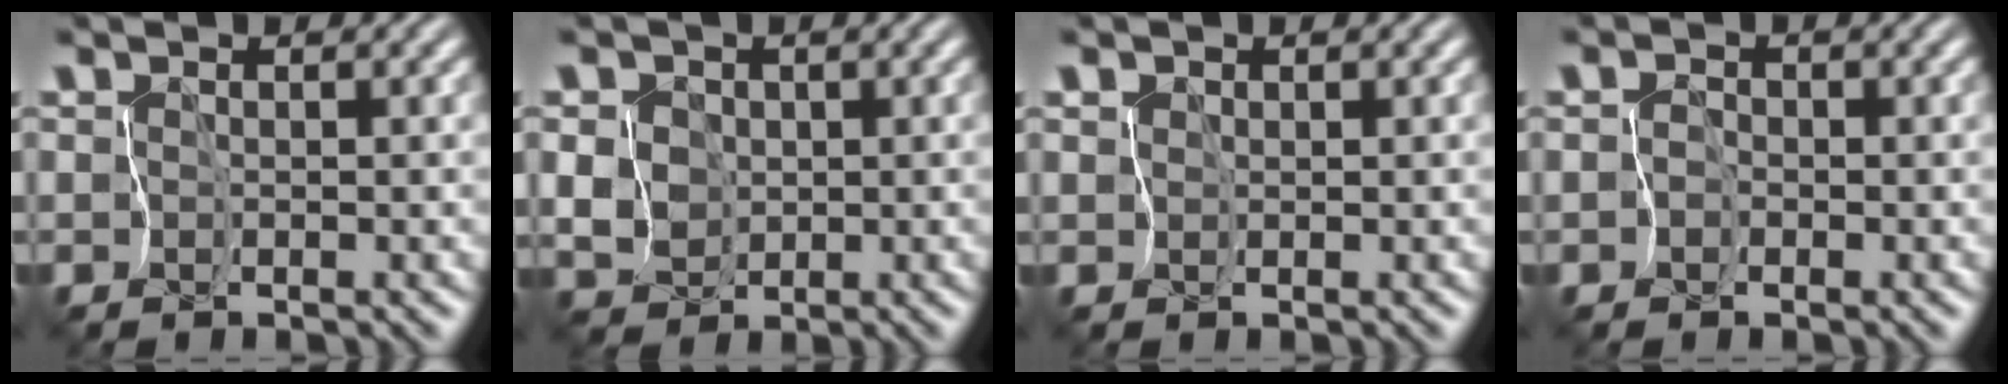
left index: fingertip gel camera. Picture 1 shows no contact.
{"total": 5.2, "force": [0.7, 4.8, 2.1], "torque": [-0.065, 0.027, 0.004]}
{"total": 2.9, "force": [1.5, 2.2, 1.2], "torque": [-0.025, 0.026, 0.006]}
{"total": 1.4, "force": [-0.9, 1.0, -0.2], "torque": [0.019, 0.009, -0.027]}